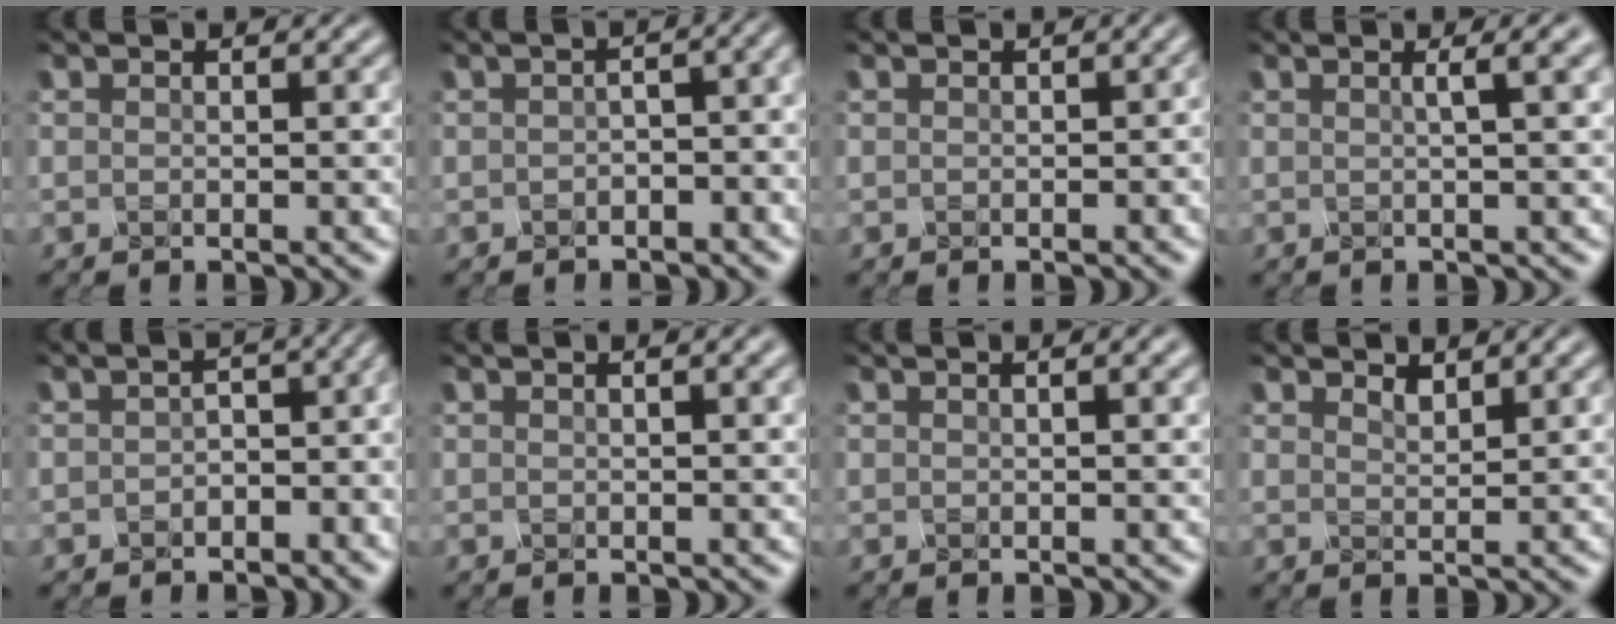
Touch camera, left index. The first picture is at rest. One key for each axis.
{"total": 5.7, "fx": -0.9, "fy": 2.7, "fz": 4.9, "tx": -0.055, "ty": 0.012, "tz": -0.006}
{"total": 0.0}
{"total": 4.6, "fx": 2.0, "fy": 1.7, "fz": 3.8, "tx": -0.032, "ty": 0.041, "tz": 0.011}
{"total": 5.1, "fx": -2.3, "fy": 2.8, "fz": 3.6, "tx": -0.039, "ty": -0.003, "tz": -0.017}
{"total": 4.7, "fx": 2.3, "fy": 2.1, "fz": 3.5, "tx": -0.023, "ty": 0.036, "tz": 0.020}
{"total": 4.0, "fx": 2.0, "fy": 1.7, "fz": 3.0, "tx": -0.023, "ty": 0.032, "tz": 0.017}
{"total": 0.9, "fx": 0.5, "fy": -0.5, "fz": -0.4, "tx": 0.003, "ty": 0.001, "tz": 0.028}